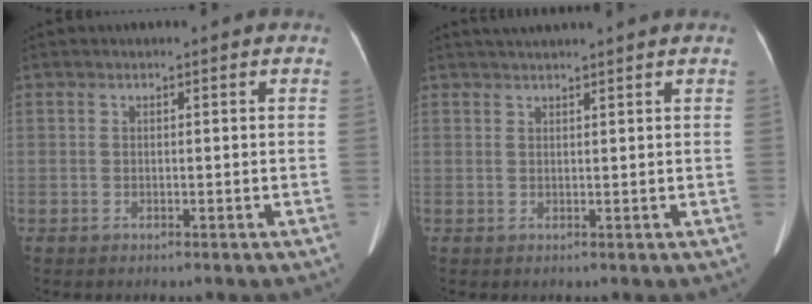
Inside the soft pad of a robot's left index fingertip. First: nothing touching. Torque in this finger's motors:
{"motor_torque": [0.60, -0.97, 0.03, 0.06]}